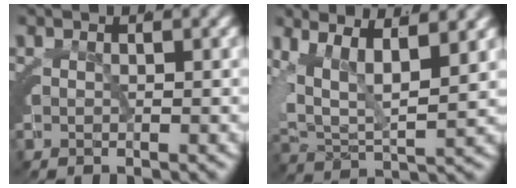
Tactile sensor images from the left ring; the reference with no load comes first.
{"total": 9.6, "force": [1.5, 7.2, 6.1], "torque": [-0.138, -0.017, 0.023]}